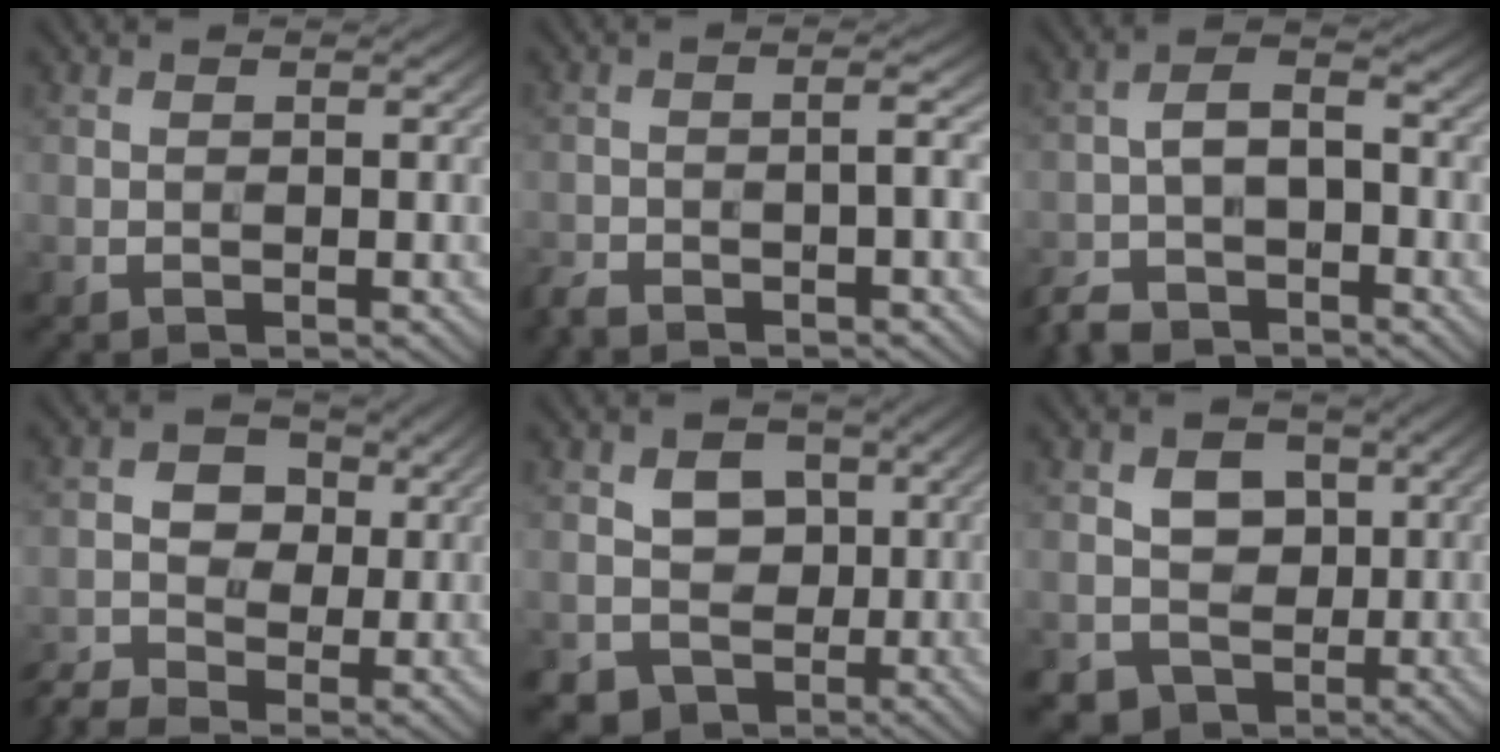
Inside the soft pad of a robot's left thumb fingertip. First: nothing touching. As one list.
[{"total": 3.7, "force": [-2.7, 0.7, 2.4], "torque": [-0.037, 0.001, -0.057]}, {"total": 6.1, "force": [-4.4, 2.9, 3.1], "torque": [-0.060, -0.002, -0.095]}, {"total": 4.3, "force": [-1.4, 3.5, 2.2], "torque": [-0.048, 0.005, -0.035]}, {"total": 6.5, "force": [-0.3, 5.7, 3.0], "torque": [-0.044, -0.005, -0.017]}, {"total": 6.2, "force": [-0.1, 5.5, 2.9], "torque": [-0.044, -0.001, -0.013]}]